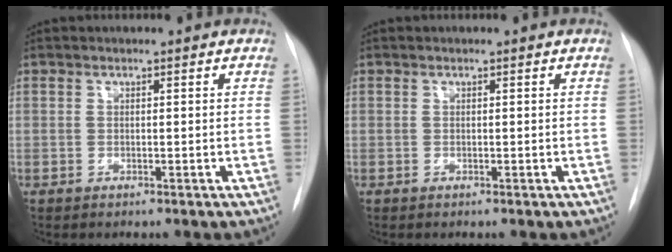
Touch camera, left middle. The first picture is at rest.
{"total": 0.0}